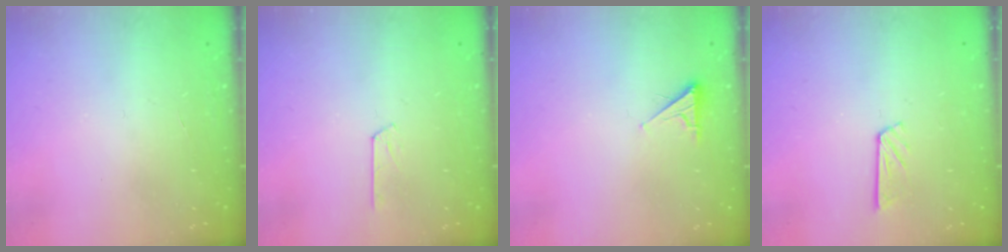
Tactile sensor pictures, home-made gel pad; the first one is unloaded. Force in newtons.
{"total": 2.9, "press": 2.9, "slide": 0.3}
{"total": 2.5, "press": 2.5, "slide": 0.5}
{"total": 5.9, "press": 5.9, "slide": 0.4}